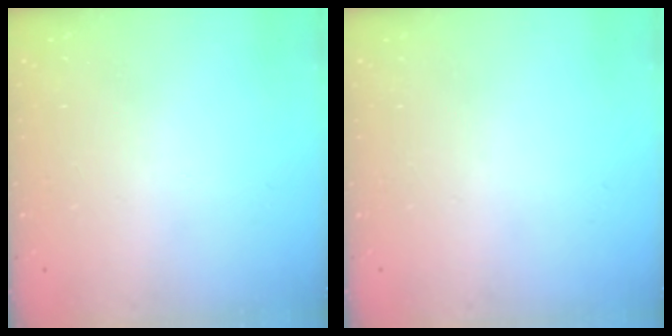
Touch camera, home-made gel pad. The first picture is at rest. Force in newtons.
{"total": 0.0}